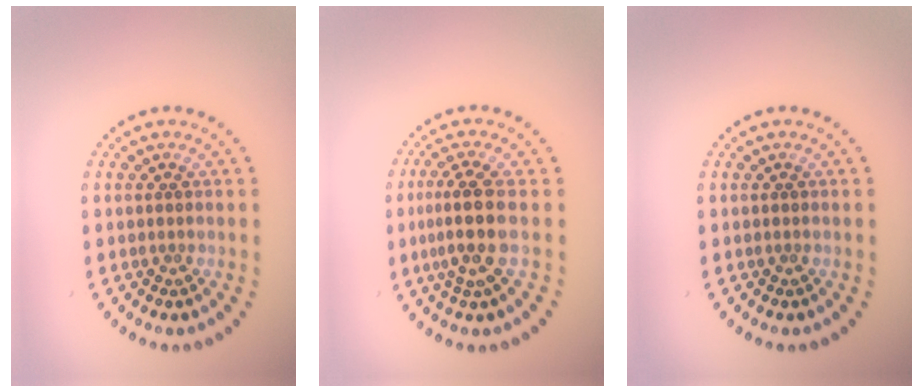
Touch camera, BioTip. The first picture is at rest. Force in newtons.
{"total": 3.7, "press": 3.0, "slide": 2.2}
{"total": 0.0}